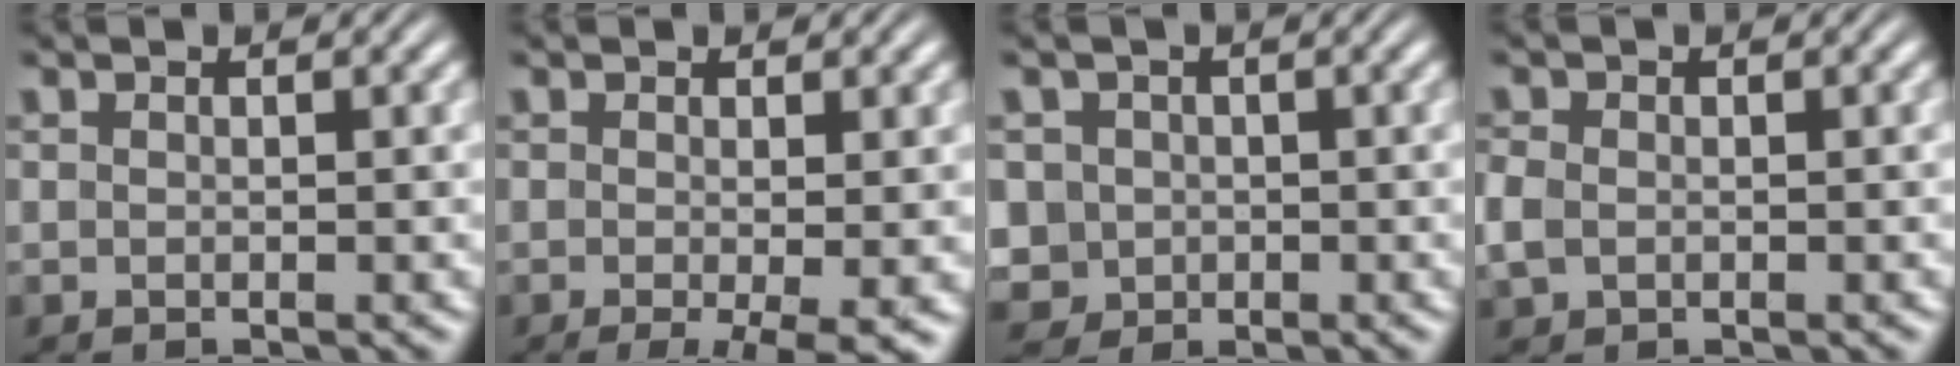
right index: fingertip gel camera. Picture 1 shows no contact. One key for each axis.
{"total": 5.2, "fx": -3.3, "fy": 1.2, "fz": 3.9, "tx": -0.052, "ty": -0.024, "tz": -0.037}
{"total": 7.1, "fx": -1.5, "fy": 6.6, "fz": 2.3, "tx": -0.072, "ty": -0.040, "tz": -0.015}
{"total": 2.0, "fx": -0.5, "fy": 1.7, "fz": 0.9, "tx": -0.041, "ty": -0.011, "tz": -0.002}